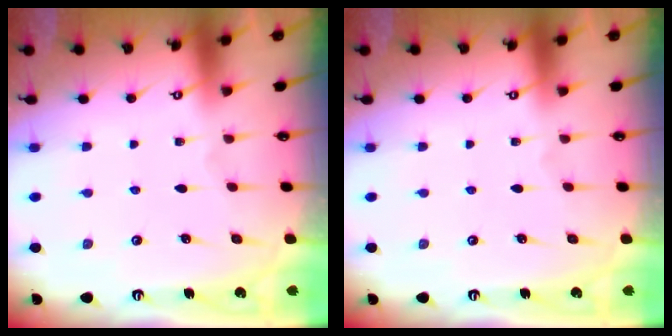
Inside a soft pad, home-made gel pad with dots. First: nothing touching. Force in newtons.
{"total": 0.0}